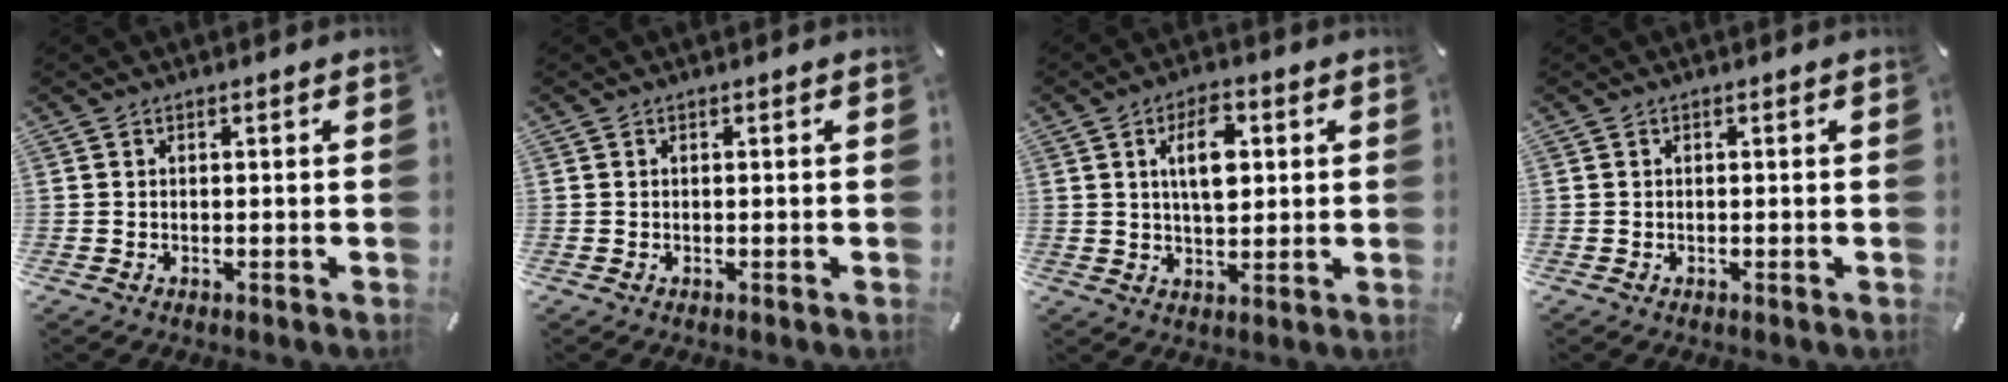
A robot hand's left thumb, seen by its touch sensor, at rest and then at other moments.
{"total": 0.0}
{"total": 9.6, "force": [2.6, 5.1, 7.7], "torque": [-0.137, -0.005, 0.036]}
{"total": 0.0}